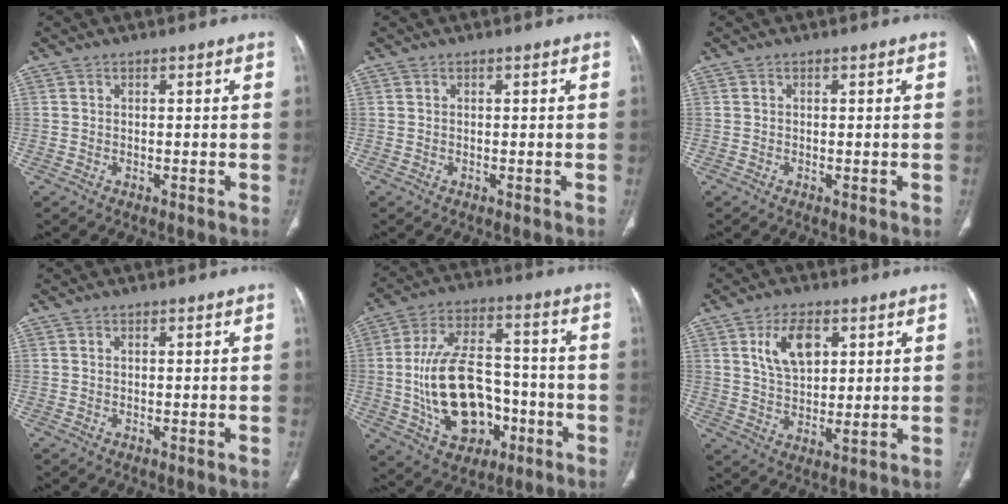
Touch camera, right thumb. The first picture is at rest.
{"total": 0.0}
{"total": 0.6, "force": [-0.2, 0.2, 0.5], "torque": [-0.009, -0.003, -0.002]}
{"total": 0.0}
{"total": 18.7, "force": [-4.1, 11.9, 13.8], "torque": [-0.223, 0.036, -0.056]}
{"total": 9.6, "force": [3.8, 5.1, 7.2], "torque": [-0.114, -0.018, 0.074]}